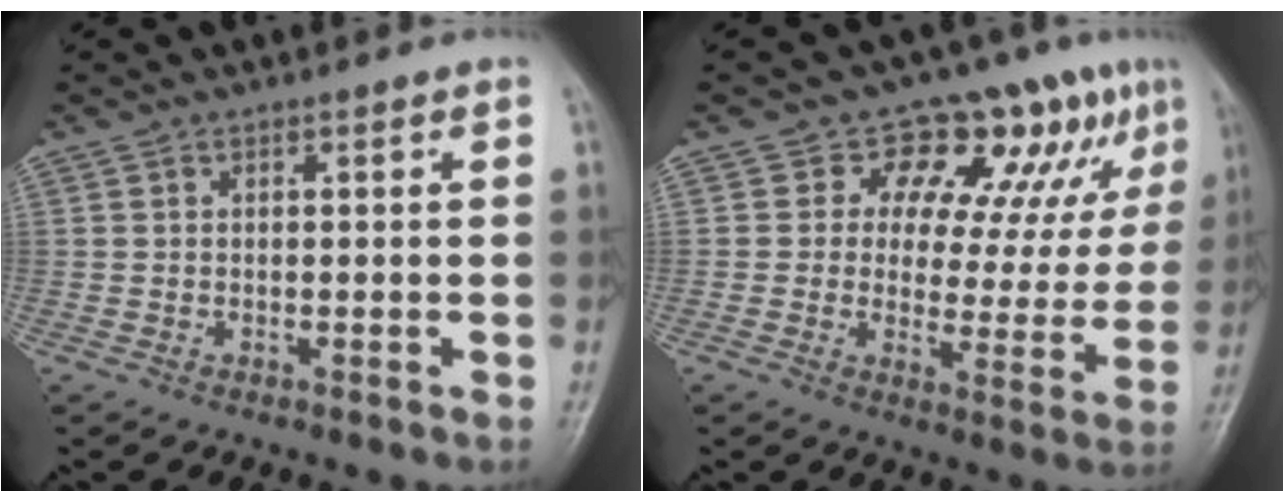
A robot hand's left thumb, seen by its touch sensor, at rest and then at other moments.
{"total": 14.8, "force": [8.1, 7.7, 9.6], "torque": [-0.076, -0.030, 0.107]}